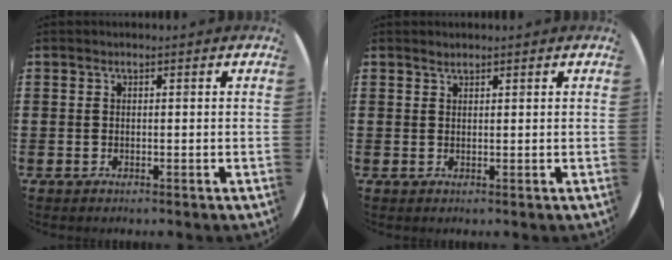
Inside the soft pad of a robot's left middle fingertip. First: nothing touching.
{"total": 0.7, "force": [0.7, 0.1, 0.0], "torque": [-0.001, 0.000, 0.013]}